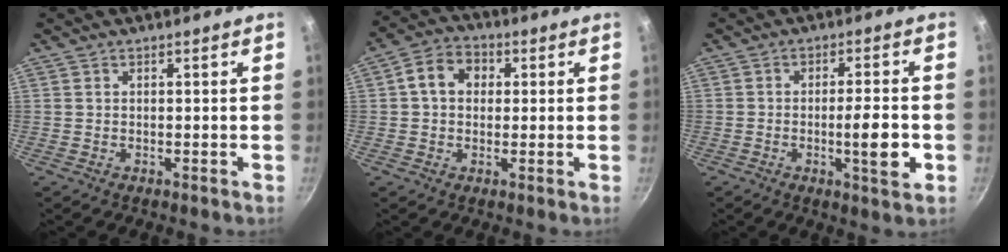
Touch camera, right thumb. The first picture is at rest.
{"total": 7.4, "force": [1.3, 5.9, 4.3], "torque": [-0.049, 0.015, 0.008]}
{"total": 7.6, "force": [-1.9, 1.6, 7.2], "torque": [-0.102, 0.014, -0.027]}